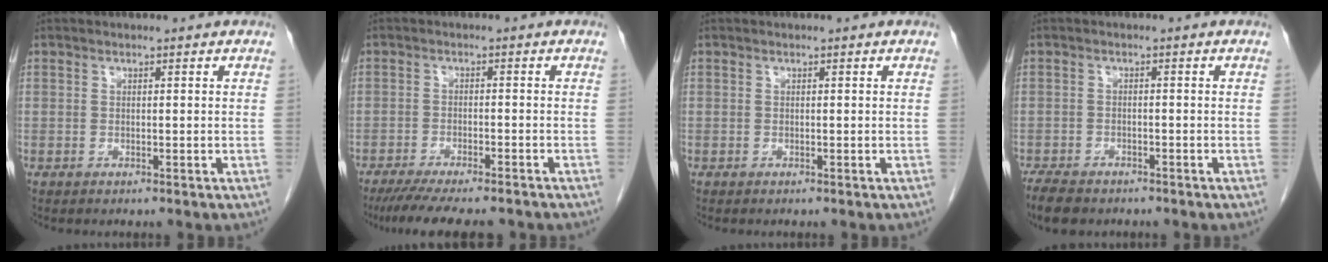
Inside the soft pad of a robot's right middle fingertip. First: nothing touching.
{"total": 12.7, "force": [-10.9, 1.9, 6.2], "torque": [-0.098, -0.023, -0.156]}
{"total": 0.0}
{"total": 5.9, "force": [-4.8, 2.3, 2.5], "torque": [-0.043, -0.009, -0.076]}